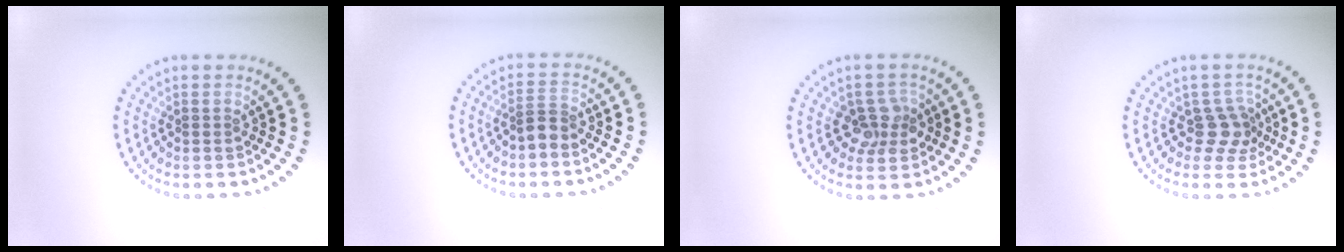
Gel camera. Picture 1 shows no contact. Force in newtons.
{"total": 2.0, "press": 1.6, "slide": 1.2}
{"total": 2.8, "press": 2.8, "slide": 0.7}
{"total": 2.4, "press": 1.8, "slide": 1.6}